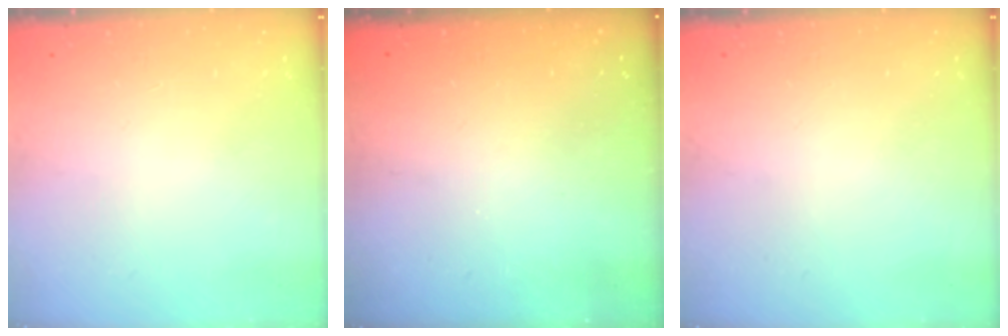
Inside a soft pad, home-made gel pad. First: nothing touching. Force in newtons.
{"total": 3.2, "press": 3.2, "slide": 0.1}
{"total": 0.0}